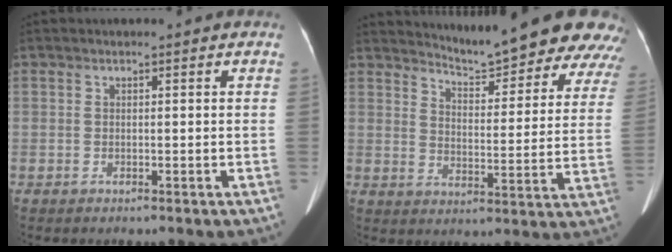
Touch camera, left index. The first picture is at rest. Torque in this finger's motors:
{"motor_torque": [1.02, -1.12, 0.18, 0.01]}